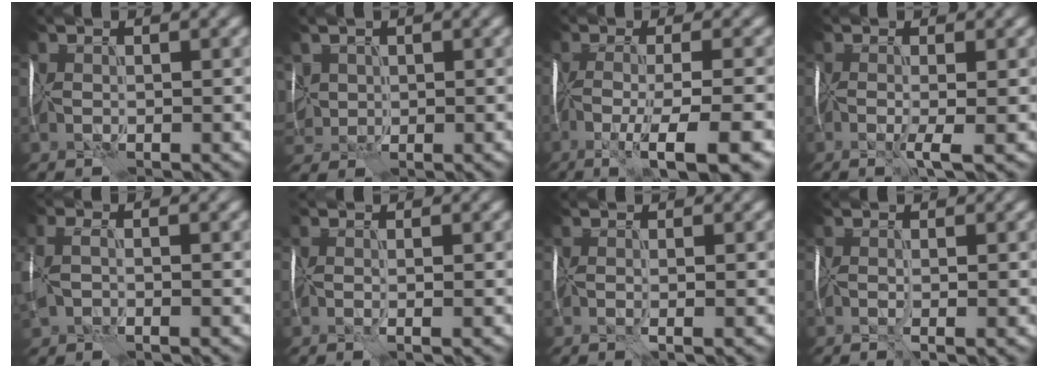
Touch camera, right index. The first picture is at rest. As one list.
[{"total": 2.6, "force": [0.6, 2.4, 0.9], "torque": [-0.031, 0.001, 0.020]}, {"total": 8.9, "force": [-5.4, 1.7, 6.9], "torque": [-0.117, -0.004, -0.080]}, {"total": 2.3, "force": [-1.0, 0.1, 2.1], "torque": [-0.048, -0.008, -0.017]}, {"total": 4.0, "force": [-0.9, 2.2, 3.2], "torque": [-0.088, -0.005, -0.007]}, {"total": 1.3, "force": [-0.1, 0.6, 1.2], "torque": [-0.011, 0.001, -0.005]}, {"total": 1.2, "force": [-0.4, 0.4, 1.1], "torque": [-0.010, -0.002, -0.001]}, {"total": 1.5, "force": [-0.6, 0.3, 1.3], "torque": [-0.016, -0.002, 0.000]}]